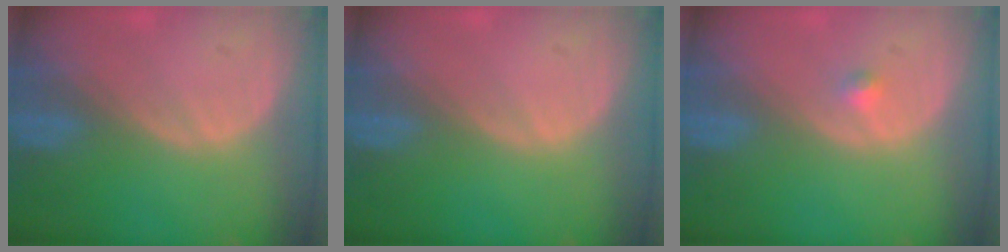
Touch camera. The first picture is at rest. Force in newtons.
{"total": 0.0}
{"total": 1.1, "press": 0.9, "slide": 0.5}